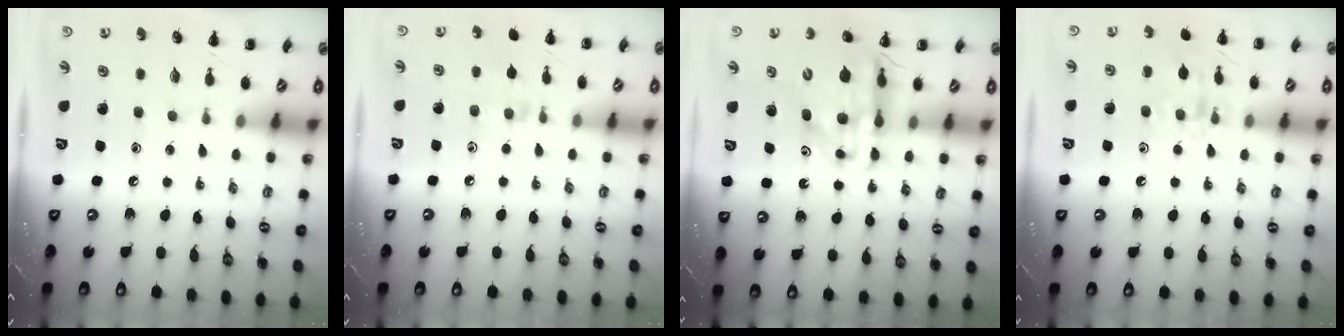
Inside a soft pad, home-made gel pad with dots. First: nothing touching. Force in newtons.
{"total": 6.4, "press": 6.0, "slide": 2.3}
{"total": 12.9, "press": 12.2, "slide": 3.9}
{"total": 11.4, "press": 11.4, "slide": 0.7}